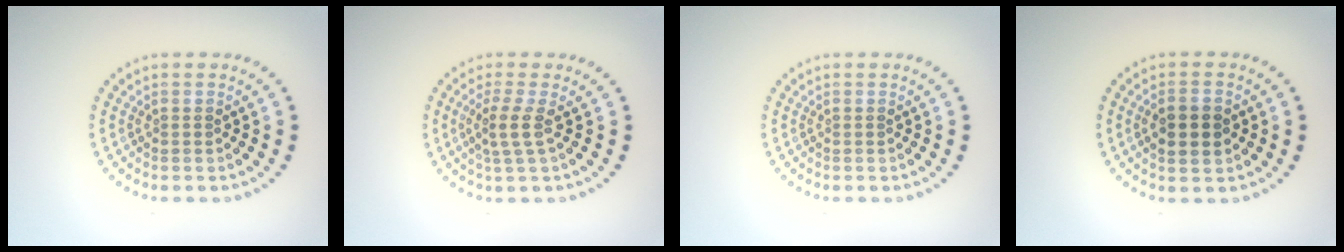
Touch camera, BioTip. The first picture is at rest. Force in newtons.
{"total": 2.2, "press": 1.6, "slide": 1.4}
{"total": 0.0}
{"total": 2.7, "press": 2.7, "slide": 0.2}